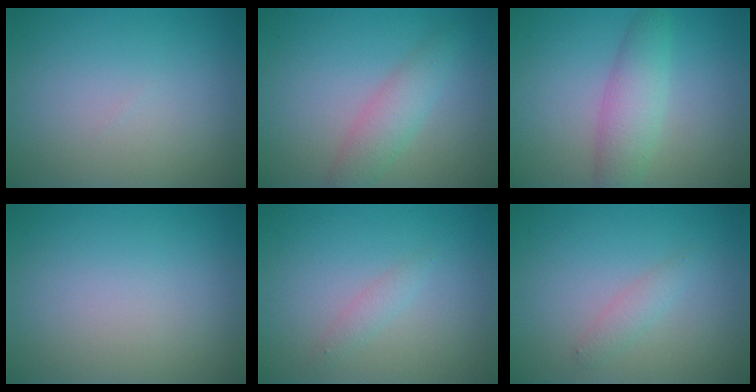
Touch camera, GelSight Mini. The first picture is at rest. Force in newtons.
{"total": 2.8, "press": 2.8, "slide": 0.1}
{"total": 3.7, "press": 3.7, "slide": 0.0}
{"total": 0.0}
{"total": 1.0, "press": 1.0, "slide": 0.0}
{"total": 1.3, "press": 1.3, "slide": 0.0}